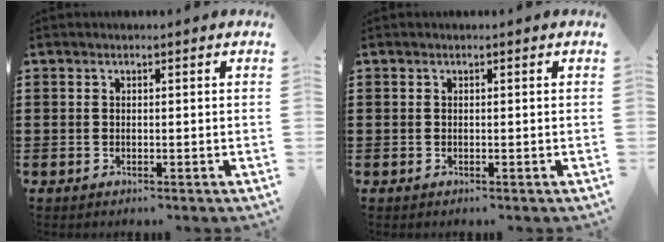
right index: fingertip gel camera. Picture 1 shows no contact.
{"total": 0.0}